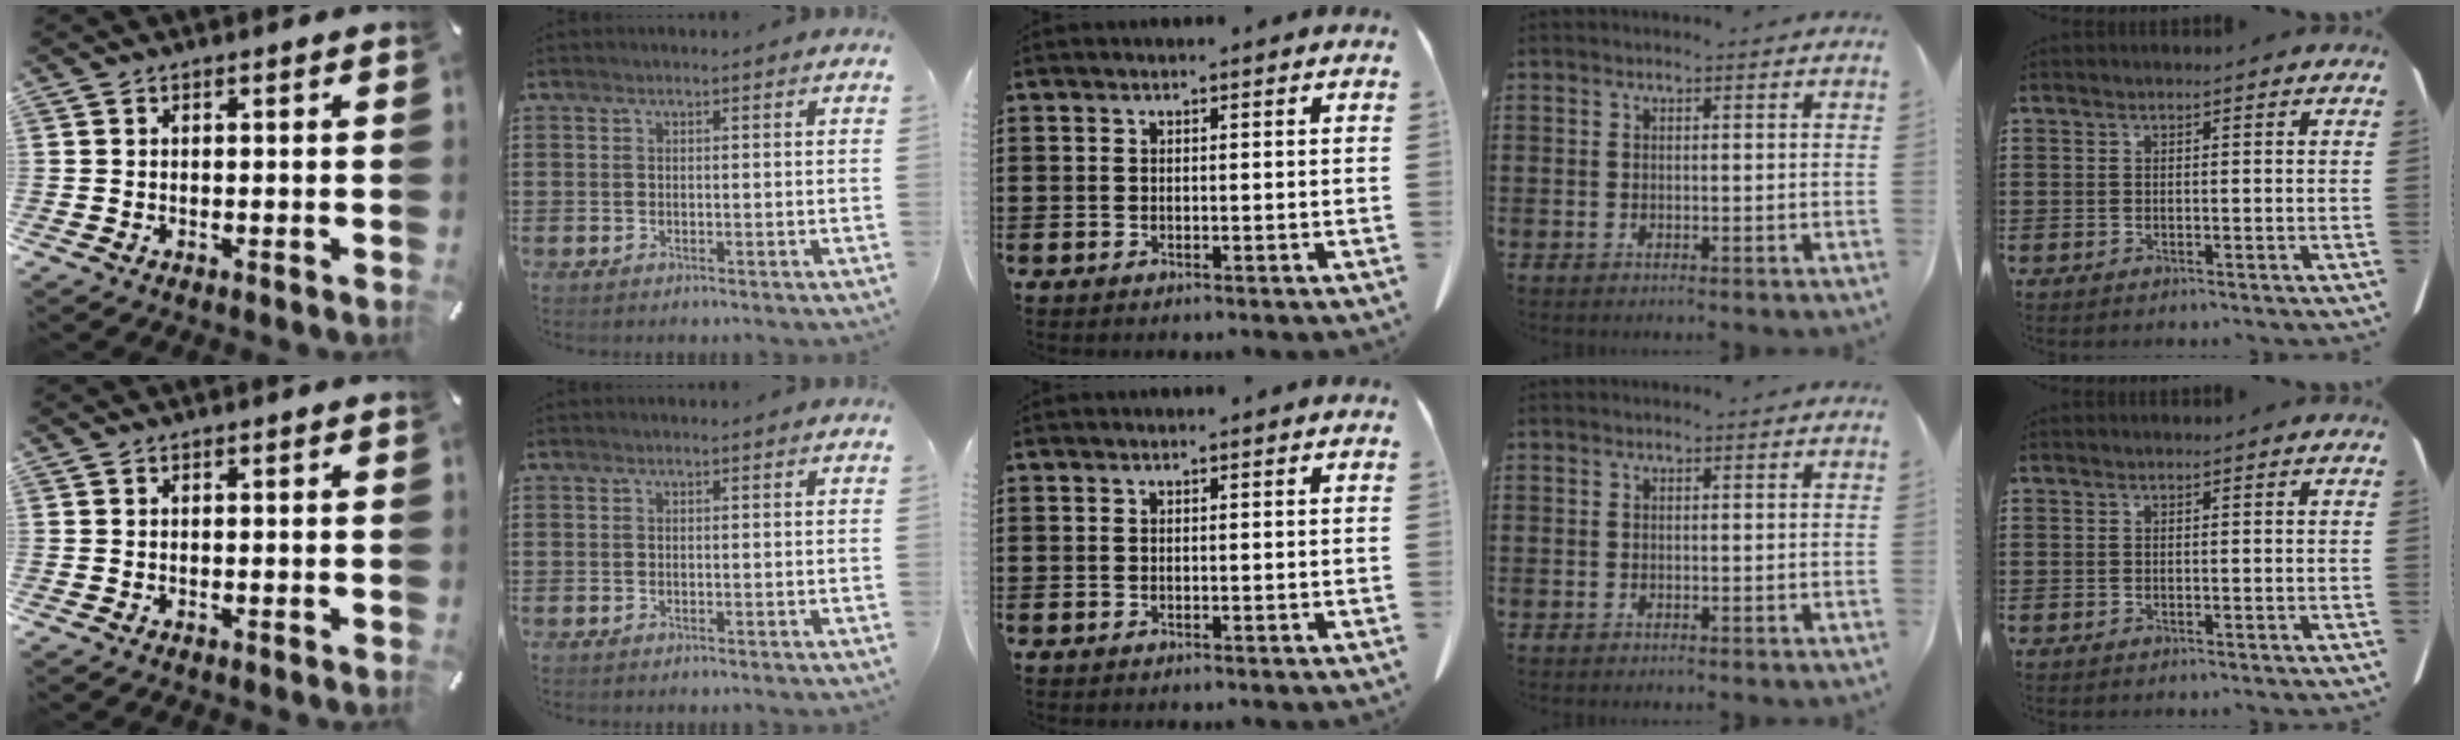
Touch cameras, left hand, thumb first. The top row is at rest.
{}